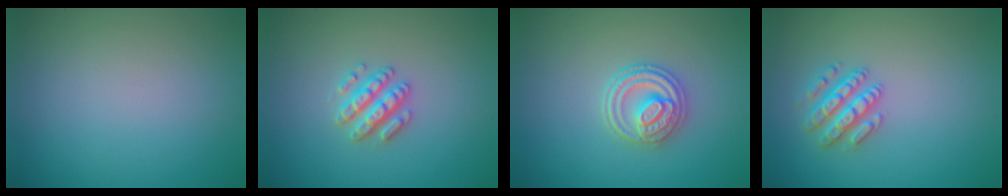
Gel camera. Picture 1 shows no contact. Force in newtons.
{"total": 2.6, "press": 2.5, "slide": 0.4}
{"total": 3.6, "press": 3.3, "slide": 1.5}
{"total": 2.9, "press": 2.9, "slide": 0.7}